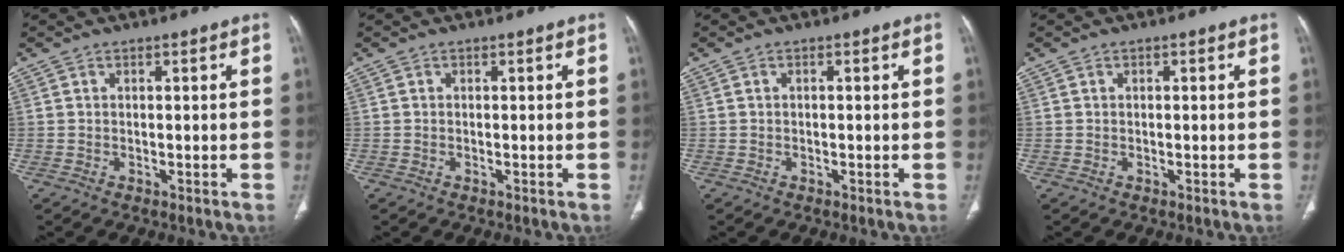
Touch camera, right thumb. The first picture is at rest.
{"total": 0.0}
{"total": 0.0}
{"total": 0.0}